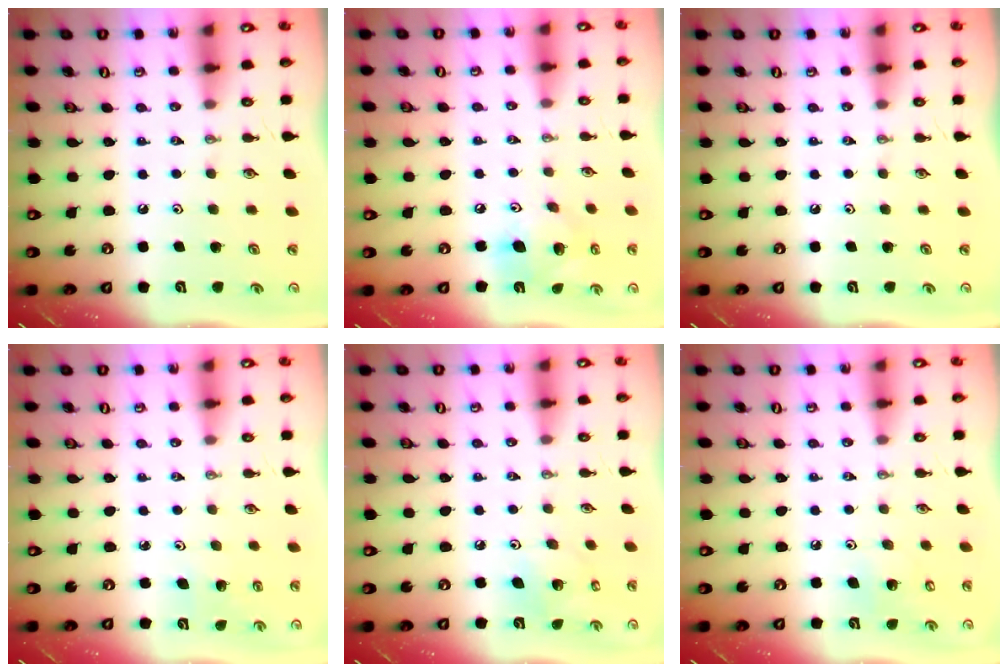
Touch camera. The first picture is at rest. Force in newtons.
{"total": 12.8, "press": 12.4, "slide": 2.8}
{"total": 0.0}
{"total": 2.8, "press": 2.6, "slide": 1.2}
{"total": 5.5, "press": 5.5, "slide": 0.3}
{"total": 6.8, "press": 6.8, "slide": 0.7}